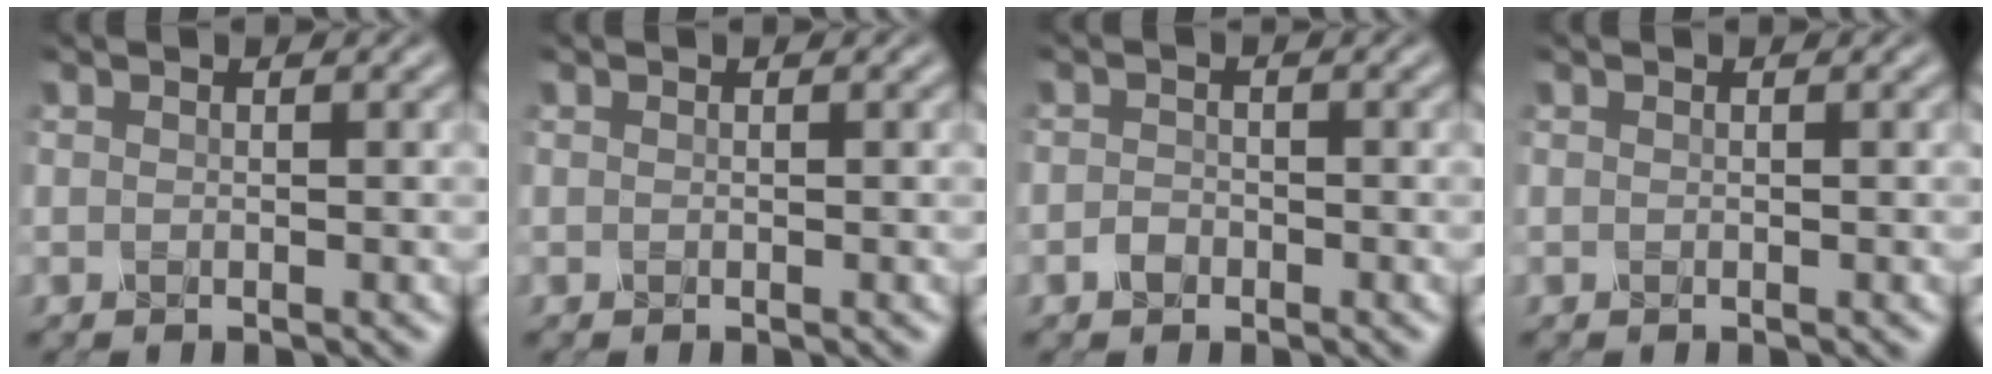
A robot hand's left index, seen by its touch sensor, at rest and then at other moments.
{"total": 0.0}
{"total": 1.2, "force": [-0.7, 0.9, 0.5], "torque": [-0.008, 0.002, -0.015]}
{"total": 0.0}